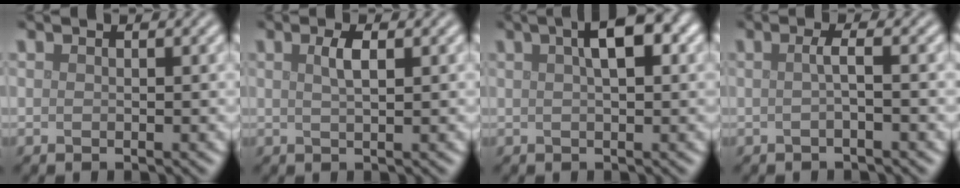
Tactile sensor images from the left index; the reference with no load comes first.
{"total": 1.8, "force": [0.7, 0.5, 1.6], "torque": [-0.026, 0.005, 0.008]}
{"total": 4.1, "force": [1.5, 1.1, 3.7], "torque": [-0.051, 0.013, 0.019]}
{"total": 1.6, "force": [-0.1, 0.4, 1.5], "torque": [-0.023, 0.000, -0.006]}